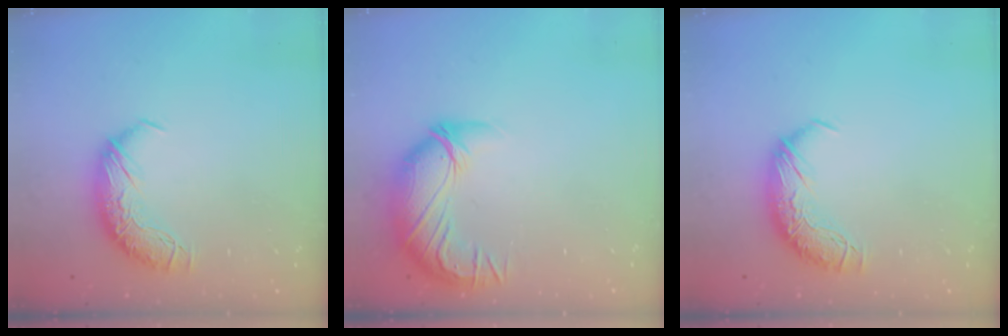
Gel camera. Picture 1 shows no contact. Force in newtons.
{"total": 2.8, "press": 0.5, "slide": 2.8}
{"total": 0.0}